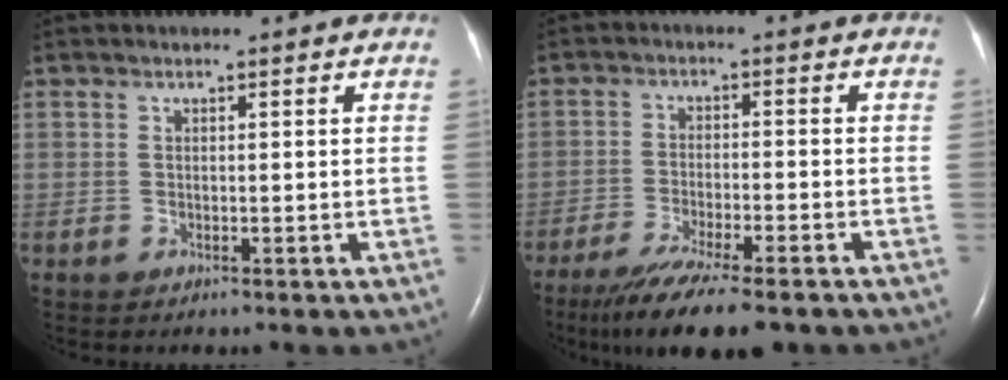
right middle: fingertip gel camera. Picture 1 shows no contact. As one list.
[{"total": 12.1, "force": [-9.3, 1.4, 7.6], "torque": [-0.127, -0.030, -0.146]}]